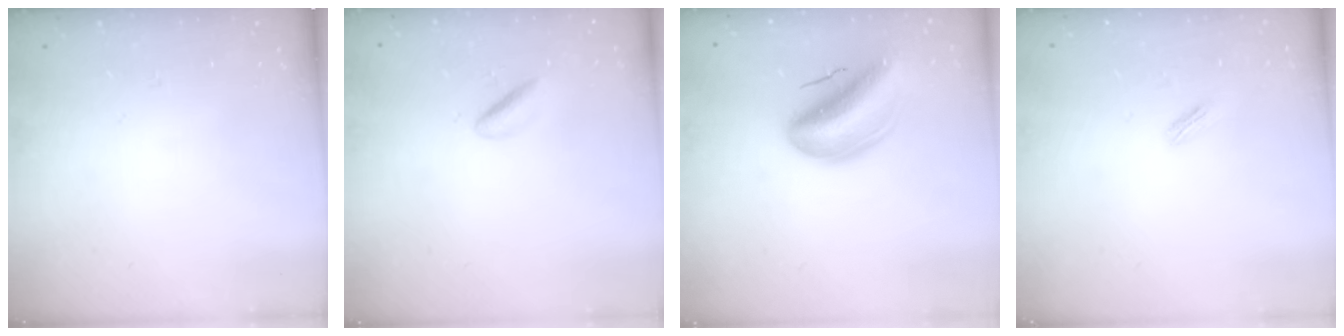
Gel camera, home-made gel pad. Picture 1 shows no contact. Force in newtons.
{"total": 2.0, "press": 1.9, "slide": 0.5}
{"total": 14.3, "press": 13.9, "slide": 3.6}
{"total": 1.3, "press": 1.2, "slide": 0.3}